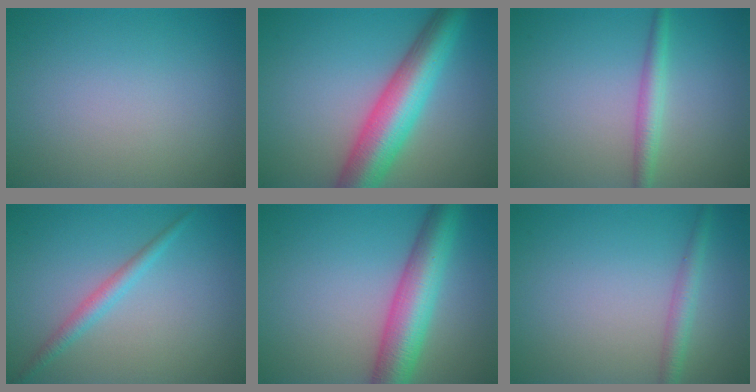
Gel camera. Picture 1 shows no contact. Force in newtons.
{"total": 8.2, "press": 8.2, "slide": 0.3}
{"total": 2.2, "press": 2.2, "slide": 0.1}
{"total": 1.9, "press": 1.9, "slide": 0.1}
{"total": 7.0, "press": 7.0, "slide": 0.1}
{"total": 2.0, "press": 2.0, "slide": 0.0}